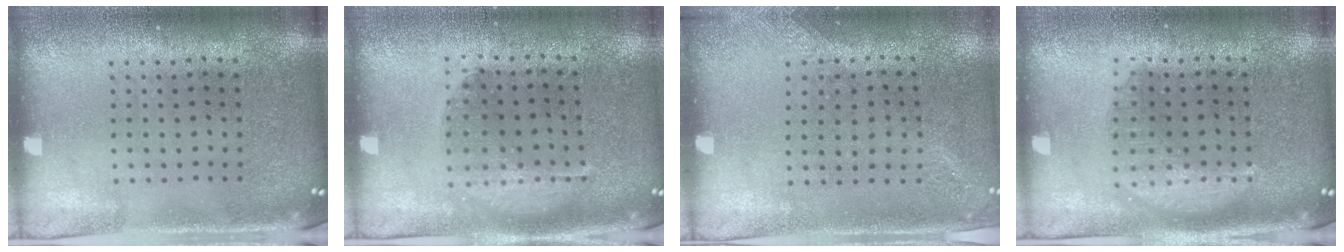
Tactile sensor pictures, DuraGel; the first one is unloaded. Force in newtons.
{"total": 1.1, "press": 1.1, "slide": 0.2}
{"total": 1.3, "press": 1.1, "slide": 0.8}
{"total": 1.4, "press": 1.4, "slide": 0.1}